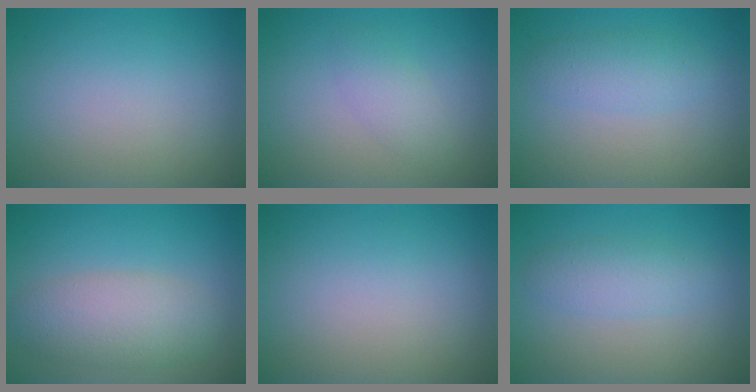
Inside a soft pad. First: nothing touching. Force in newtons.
{"total": 1.8, "press": 1.8, "slide": 0.0}
{"total": 2.3, "press": 2.3, "slide": 0.0}
{"total": 4.7, "press": 4.7, "slide": 0.1}
{"total": 0.0}
{"total": 2.4, "press": 2.4, "slide": 0.0}